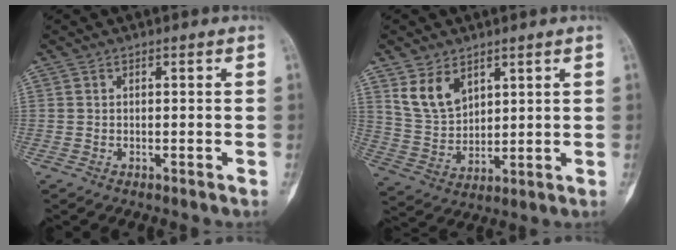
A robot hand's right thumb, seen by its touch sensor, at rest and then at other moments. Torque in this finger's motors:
{"motor_torque": [-0.38, 0.39, 0.07, 0.00, 0.05]}